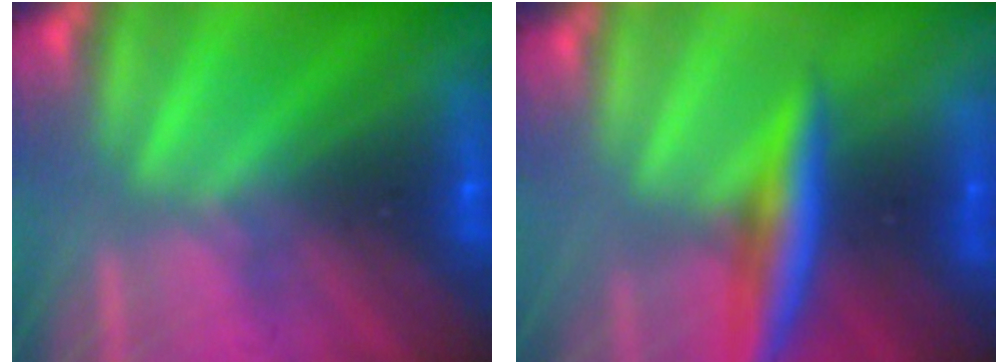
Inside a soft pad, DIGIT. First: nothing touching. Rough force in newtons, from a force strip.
{"total": 9.6}